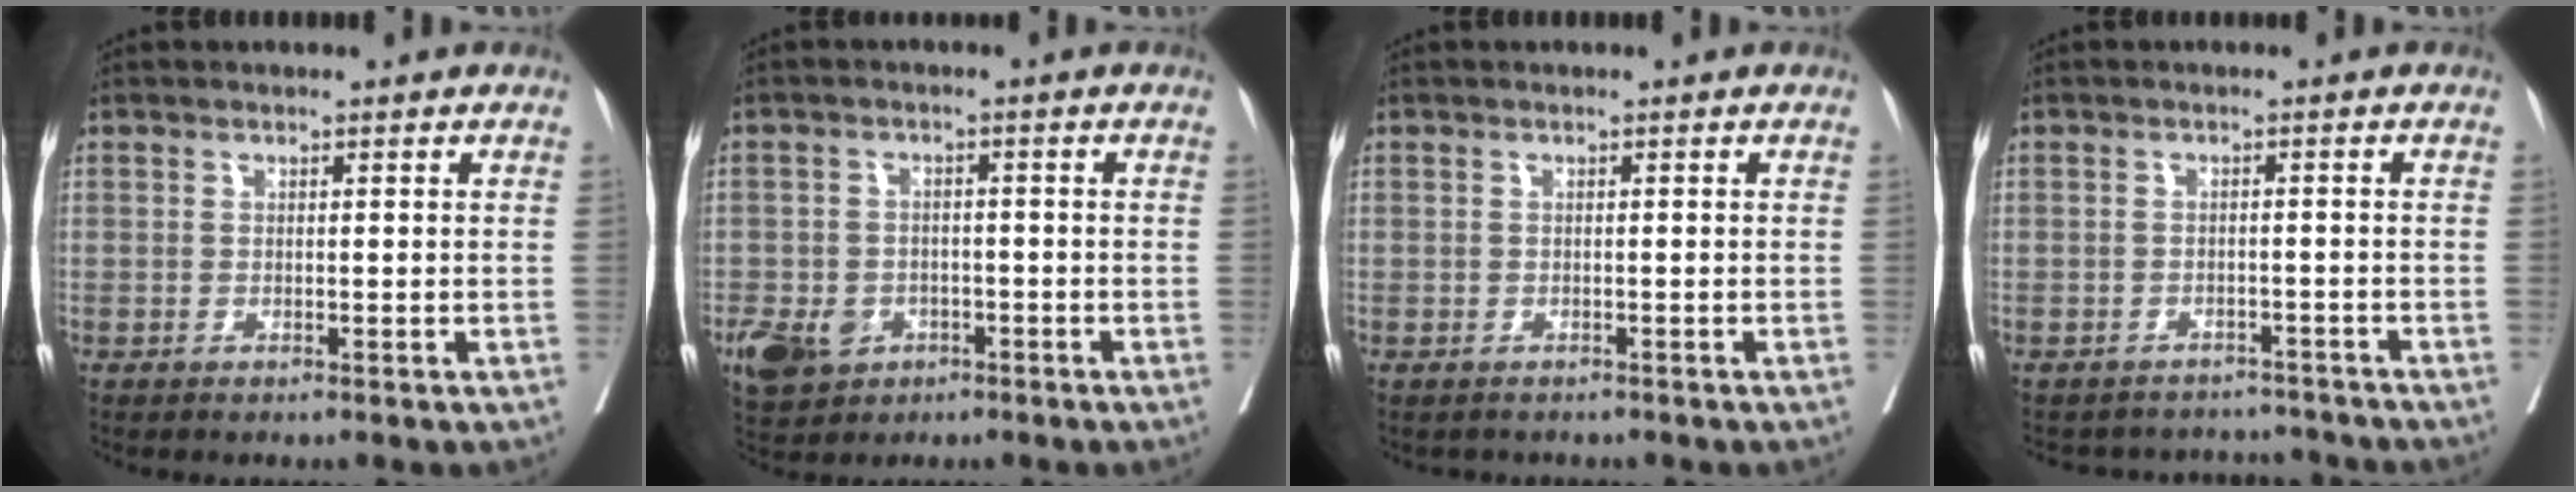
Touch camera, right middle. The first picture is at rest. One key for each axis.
{"total": 8.6, "fx": -4.2, "fy": 6.7, "fz": 3.2, "tx": -0.066, "ty": 0.005, "tz": -0.060}
{"total": 0.9, "fx": -0.8, "fy": 0.5, "fz": 0.1, "tx": -0.010, "ty": 0.000, "tz": -0.011}
{"total": 7.2, "fx": -6.8, "fy": 2.2, "fz": -0.5, "tx": 0.010, "ty": 0.023, "tz": -0.080}